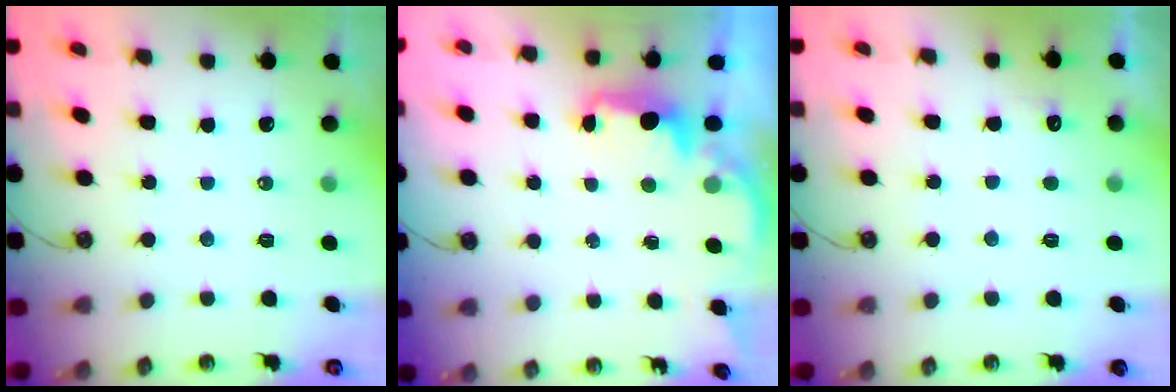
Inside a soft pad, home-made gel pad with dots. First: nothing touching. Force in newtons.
{"total": 2.3, "press": 2.2, "slide": 0.8}
{"total": 5.1, "press": 5.0, "slide": 0.5}